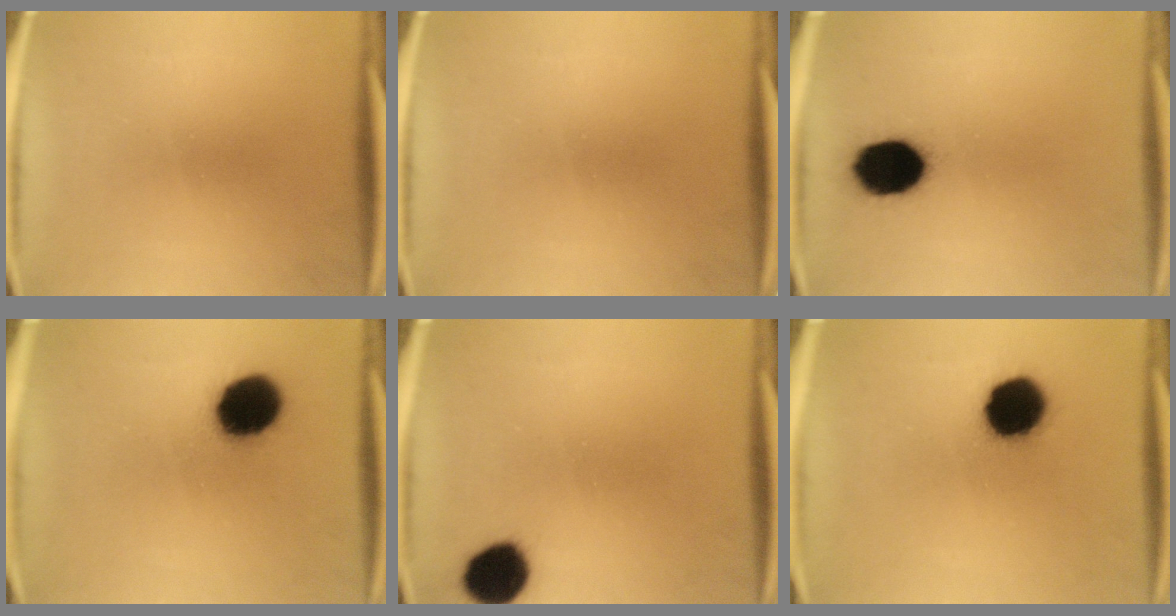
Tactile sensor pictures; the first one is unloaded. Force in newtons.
{"total": 0.0}
{"total": 12.3}
{"total": 13.9}
{"total": 9.7}
{"total": 14.6}